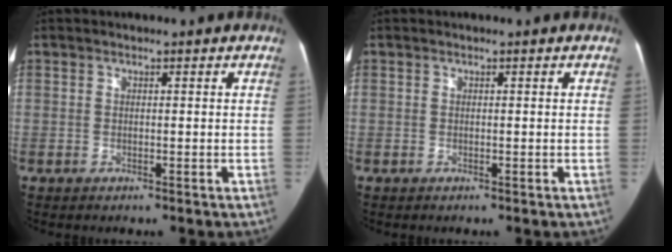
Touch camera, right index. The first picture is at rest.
{"total": 0.0}